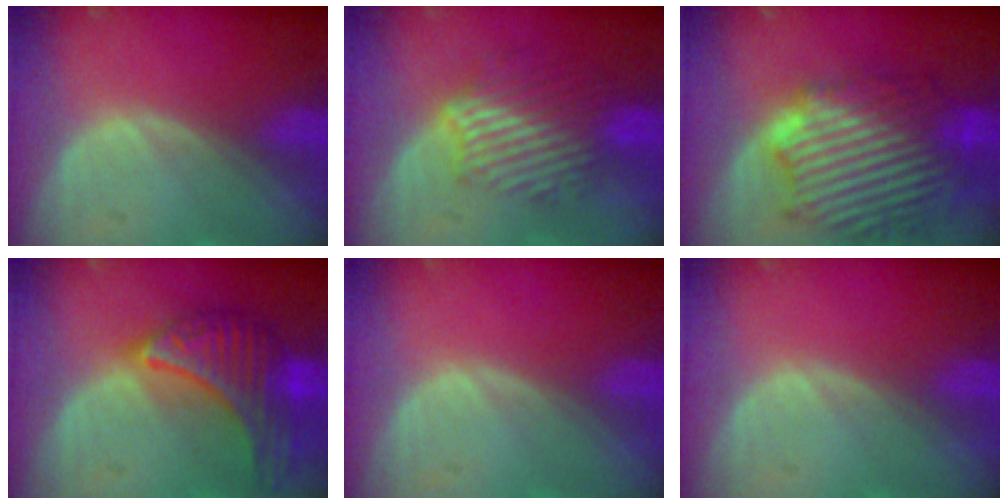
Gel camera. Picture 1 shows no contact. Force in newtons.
{"total": 9.5, "press": 8.0, "slide": 5.1}
{"total": 12.7, "press": 12.6, "slide": 1.1}
{"total": 9.5, "press": 9.5, "slide": 0.5}
{"total": 0.0}
{"total": 0.0}